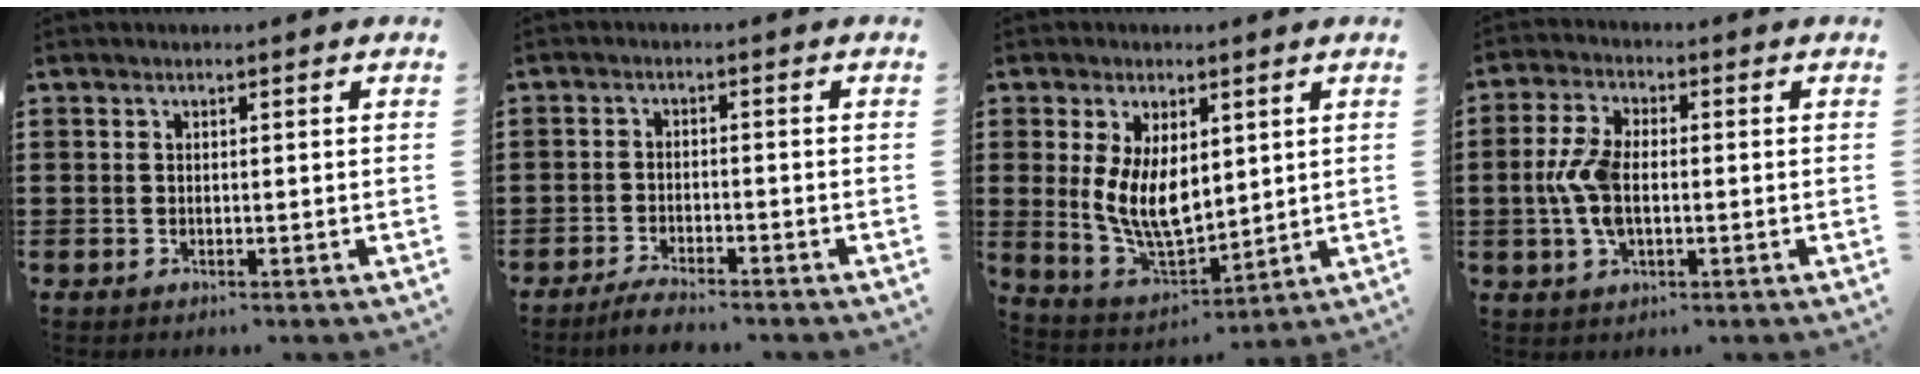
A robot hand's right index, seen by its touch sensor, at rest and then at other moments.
{"total": 2.4, "force": [-2.3, 0.0, 0.5], "torque": [-0.012, 0.002, -0.046]}
{"total": 8.4, "force": [1.5, 4.8, 6.7], "torque": [-0.136, 0.000, 0.027]}
{"total": 6.7, "force": [-0.5, 3.4, 5.7], "torque": [-0.139, -0.004, -0.018]}